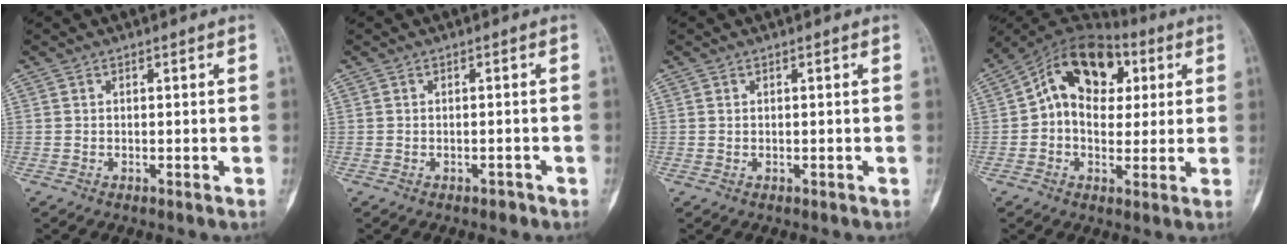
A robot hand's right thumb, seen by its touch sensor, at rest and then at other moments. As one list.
[{"total": 1.2, "force": [-0.9, 0.7, 0.3], "torque": [0.000, 0.010, -0.013]}, {"total": 0.0}, {"total": 15.9, "force": [3.7, 11.0, 10.8], "torque": [-0.139, 0.027, 0.053]}]